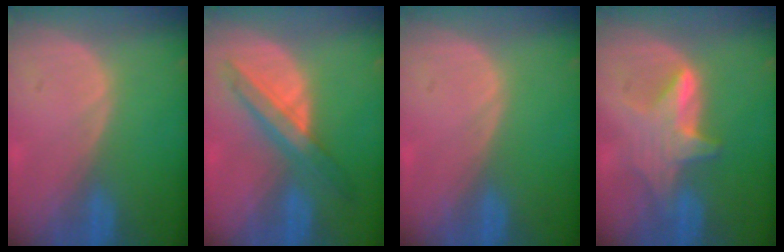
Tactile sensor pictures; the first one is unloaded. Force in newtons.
{"total": 6.3, "press": 6.3, "slide": 0.3}
{"total": 0.0}
{"total": 6.0, "press": 6.0, "slide": 0.6}